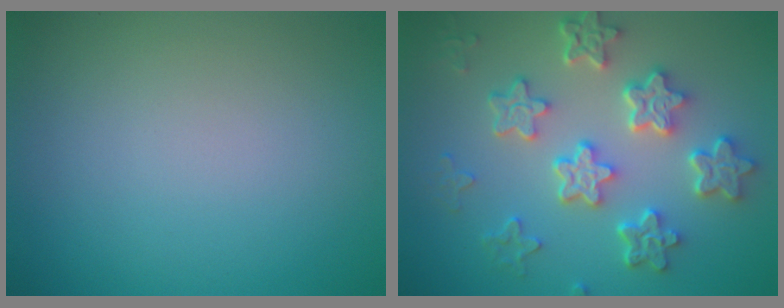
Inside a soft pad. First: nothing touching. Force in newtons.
{"total": 6.5, "press": 5.1, "slide": 4.1}